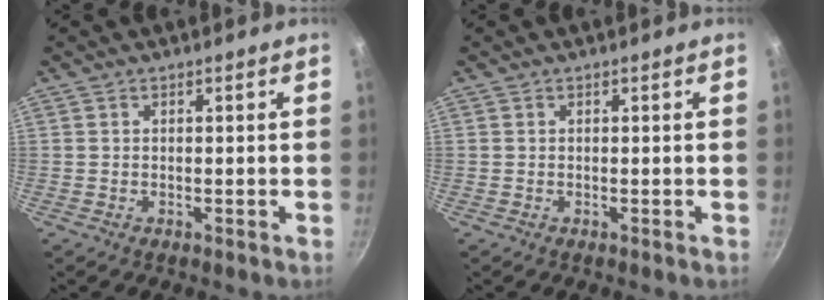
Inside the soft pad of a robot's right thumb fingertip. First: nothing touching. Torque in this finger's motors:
{"motor_torque": [-0.45, 0.44, 0.00, -0.07, 0.00]}